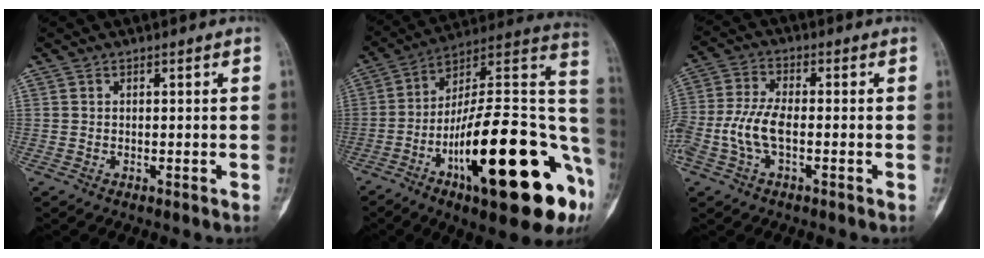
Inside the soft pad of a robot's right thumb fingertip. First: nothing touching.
{"total": 31.6, "force": [-10.0, 9.5, 28.4], "torque": [-0.360, 0.044, -0.148]}
{"total": 7.9, "force": [-1.8, 3.6, 6.8], "torque": [-0.166, 0.021, -0.040]}